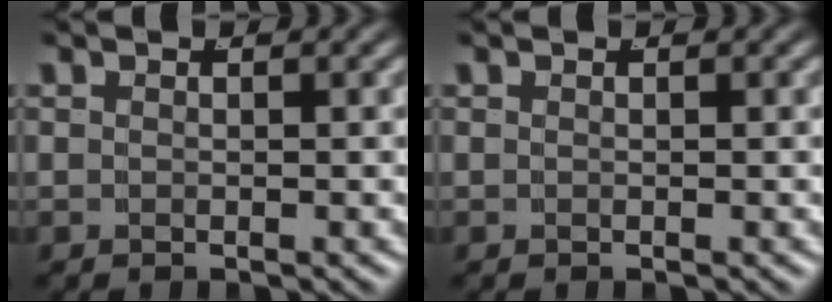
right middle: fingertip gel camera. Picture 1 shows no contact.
{"total": 0.0}